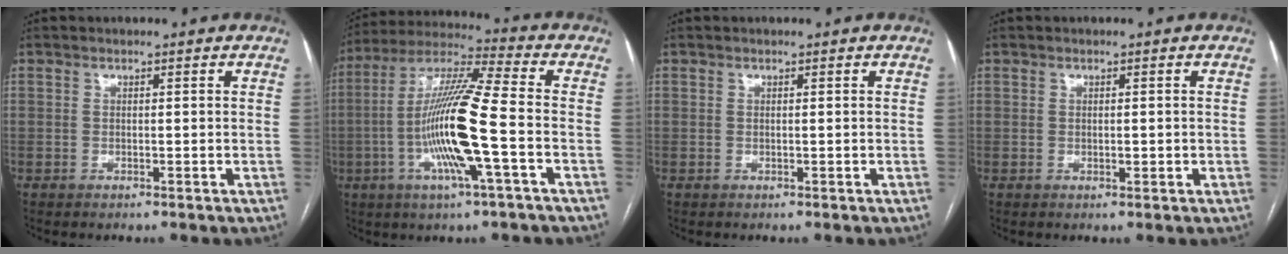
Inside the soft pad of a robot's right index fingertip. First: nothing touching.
{"total": 16.1, "force": [-3.6, 0.2, 15.7], "torque": [-0.310, -0.004, -0.076]}
{"total": 0.0}
{"total": 1.0, "force": [-0.1, 0.5, 0.9], "torque": [-0.016, -0.001, 0.000]}